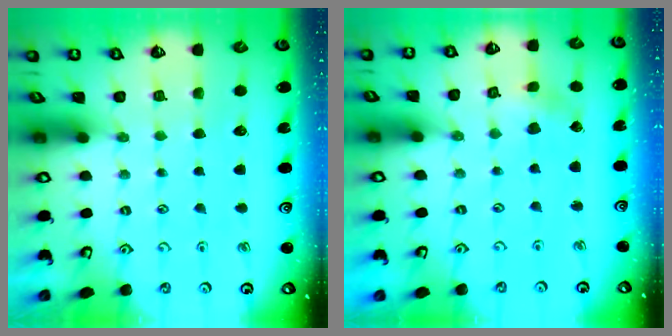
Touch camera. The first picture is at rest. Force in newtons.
{"total": 2.2, "press": 2.2, "slide": 0.2}